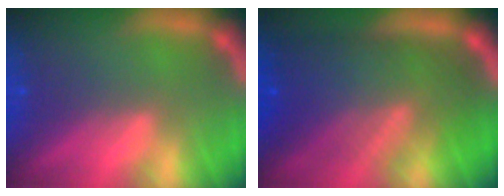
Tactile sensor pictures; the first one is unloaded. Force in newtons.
{"total": 10.0}